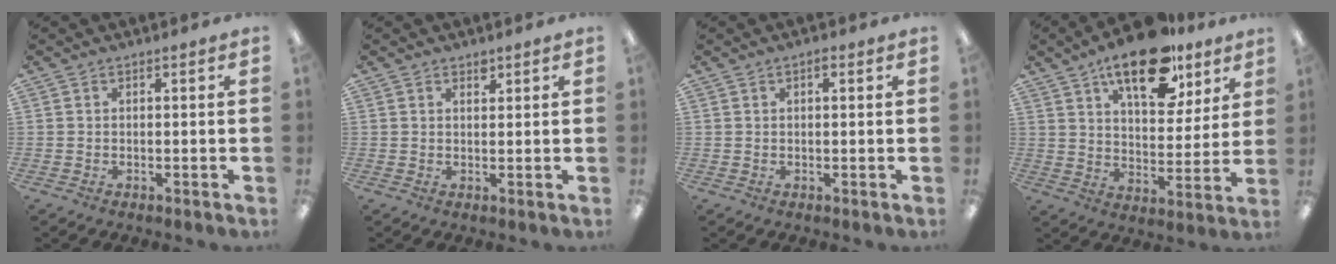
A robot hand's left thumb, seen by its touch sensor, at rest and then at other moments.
{"total": 1.7, "force": [1.3, 0.9, 0.7], "torque": [0.003, -0.006, 0.021]}
{"total": 1.5, "force": [0.8, 0.7, 1.1], "torque": [-0.016, 0.001, 0.011]}
{"total": 19.0, "force": [12.8, 8.4, 11.3], "torque": [-0.172, -0.060, 0.214]}